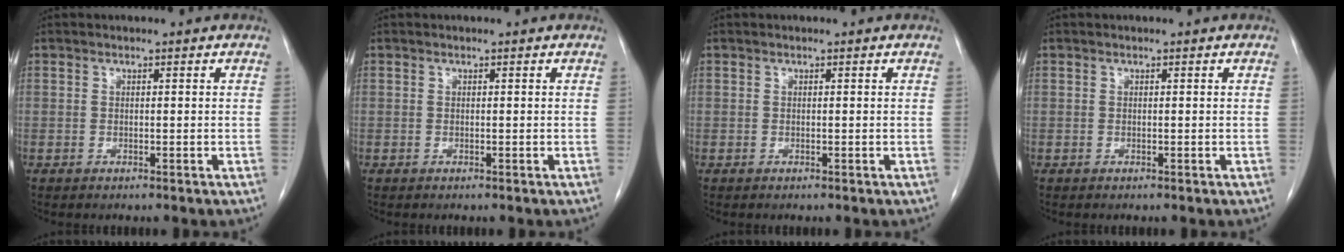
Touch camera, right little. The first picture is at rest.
{"total": 0.0}
{"total": 0.0}
{"total": 0.0}